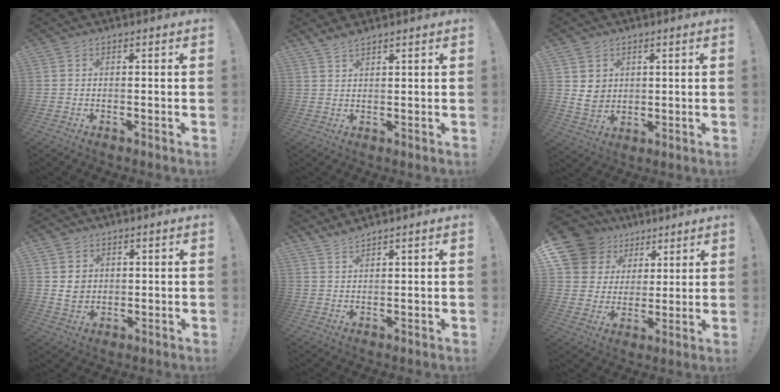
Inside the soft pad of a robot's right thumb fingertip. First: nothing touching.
{"total": 3.0, "force": [2.6, 0.7, 1.3], "torque": [-0.026, -0.010, 0.048]}
{"total": 5.8, "force": [2.3, 5.1, 1.6], "torque": [-0.018, -0.010, 0.047]}
{"total": 4.9, "force": [1.3, 4.4, 1.6], "torque": [-0.014, -0.001, 0.026]}
{"total": 2.4, "force": [2.1, -0.2, 1.0], "torque": [-0.030, -0.009, 0.040]}
{"total": 15.1, "force": [8.2, 11.7, 5.0], "torque": [-0.088, -0.046, 0.174]}